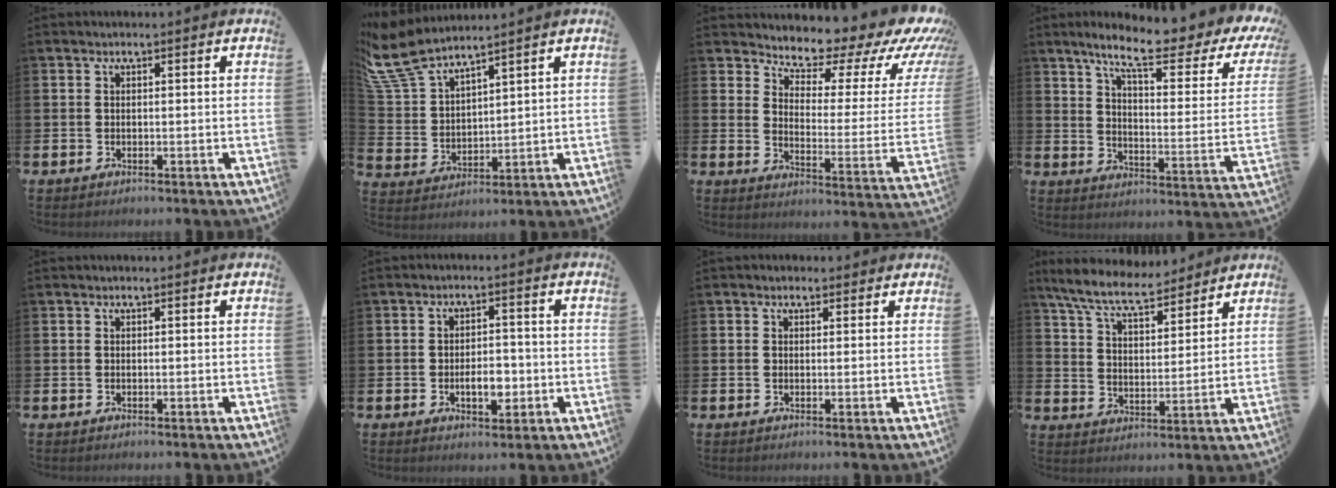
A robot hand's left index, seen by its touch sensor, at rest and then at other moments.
{"total": 8.5, "force": [7.8, 2.2, 2.7], "torque": [-0.096, -0.041, 0.142]}
{"total": 8.9, "force": [8.3, 2.6, 1.9], "torque": [-0.041, -0.081, 0.129]}
{"total": 9.7, "force": [7.4, 1.5, 6.1], "torque": [-0.125, -0.054, 0.114]}
{"total": 0.0}
{"total": 4.1, "force": [-1.0, 2.3, 3.2], "torque": [-0.039, -0.004, -0.023]}
{"total": 1.1, "force": [0.8, 0.7, 0.2], "torque": [0.006, 0.004, 0.012]}
{"total": 8.2, "force": [7.5, 1.6, 2.9], "torque": [-0.088, -0.031, 0.136]}